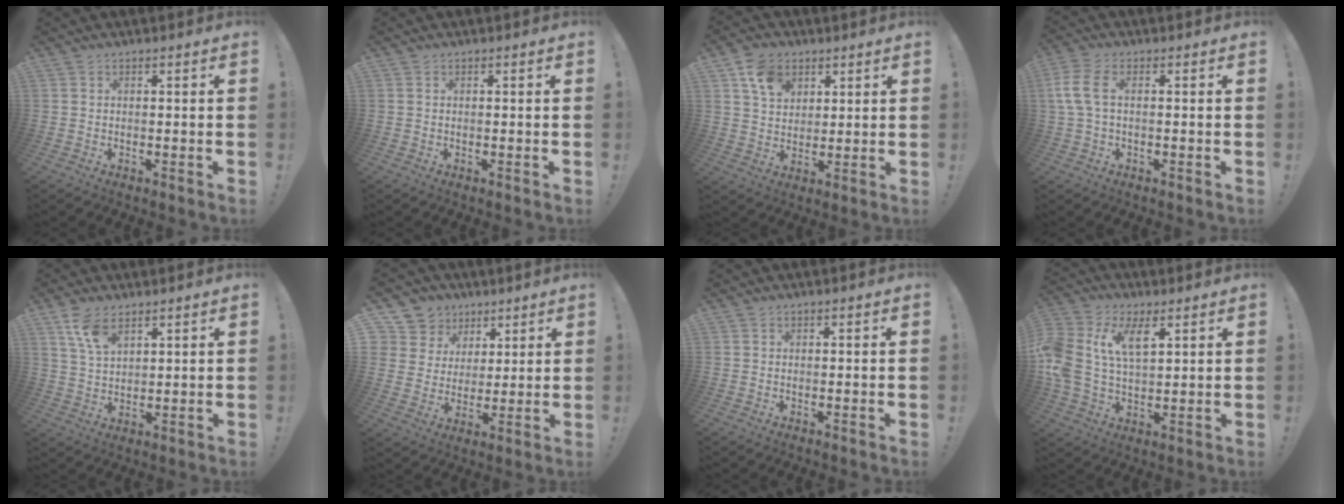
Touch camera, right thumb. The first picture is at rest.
{"total": 0.0}
{"total": 9.0, "force": [4.5, 6.8, 3.8], "torque": [-0.061, -0.013, 0.088]}
{"total": 6.8, "force": [0.5, 3.2, 6.0], "torque": [-0.131, -0.003, 0.011]}
{"total": 7.5, "force": [4.7, 3.5, 4.7], "torque": [-0.093, -0.015, 0.089]}
{"total": 9.8, "force": [4.9, 8.3, 1.9], "torque": [-0.037, -0.031, 0.104]}
{"total": 0.0}
{"total": 12.5, "force": [5.3, 7.1, 8.8], "torque": [-0.182, -0.013, 0.098]}